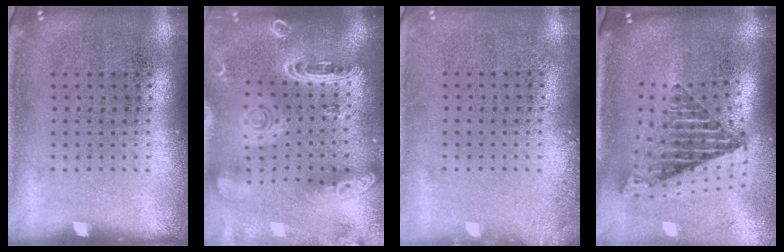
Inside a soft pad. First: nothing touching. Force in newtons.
{"total": 2.8, "press": 2.5, "slide": 1.4}
{"total": 0.9, "press": 0.9, "slide": 0.1}
{"total": 2.6, "press": 1.7, "slide": 1.9}